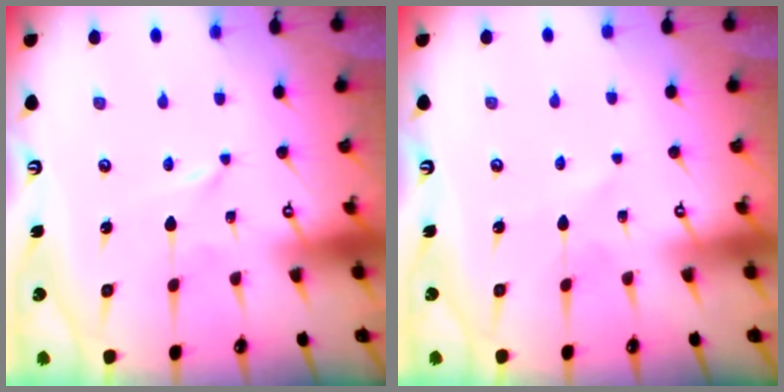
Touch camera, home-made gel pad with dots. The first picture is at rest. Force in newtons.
{"total": 1.6, "press": 1.6, "slide": 0.1}